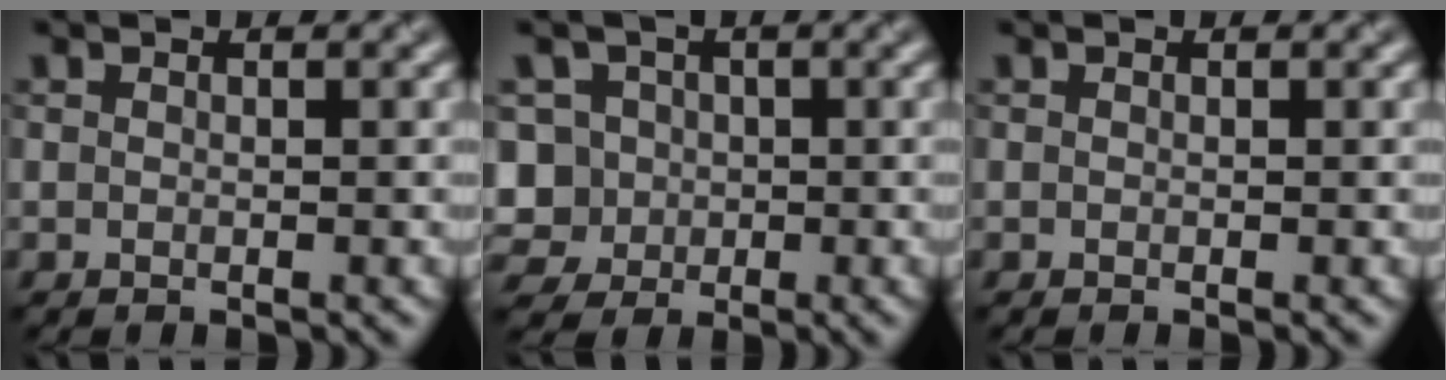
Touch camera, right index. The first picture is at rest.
{"total": 6.9, "force": [-0.7, 6.3, 2.6], "torque": [-0.047, 0.027, -0.042]}
{"total": 0.0}